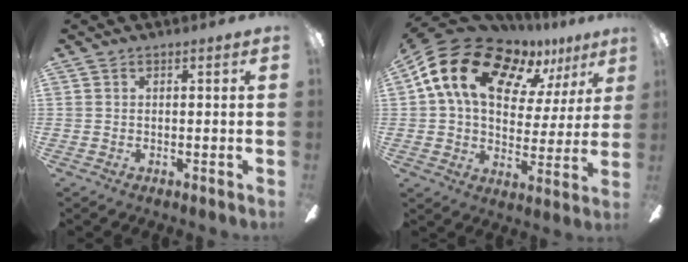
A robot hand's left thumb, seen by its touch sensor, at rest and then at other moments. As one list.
[{"total": 17.7, "force": [10.2, 10.7, 9.8], "torque": [-0.179, -0.054, 0.182]}]